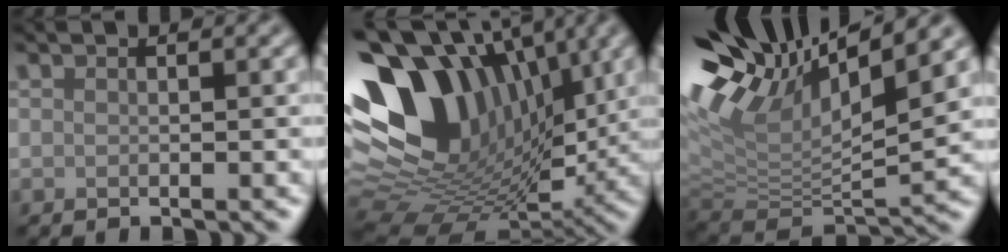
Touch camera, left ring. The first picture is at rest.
{"total": 15.3, "force": [3.9, 9.9, 11.0], "torque": [-0.228, 0.008, 0.072]}
{"total": 12.6, "force": [5.9, 5.0, 10.0], "torque": [-0.204, 0.018, 0.106]}